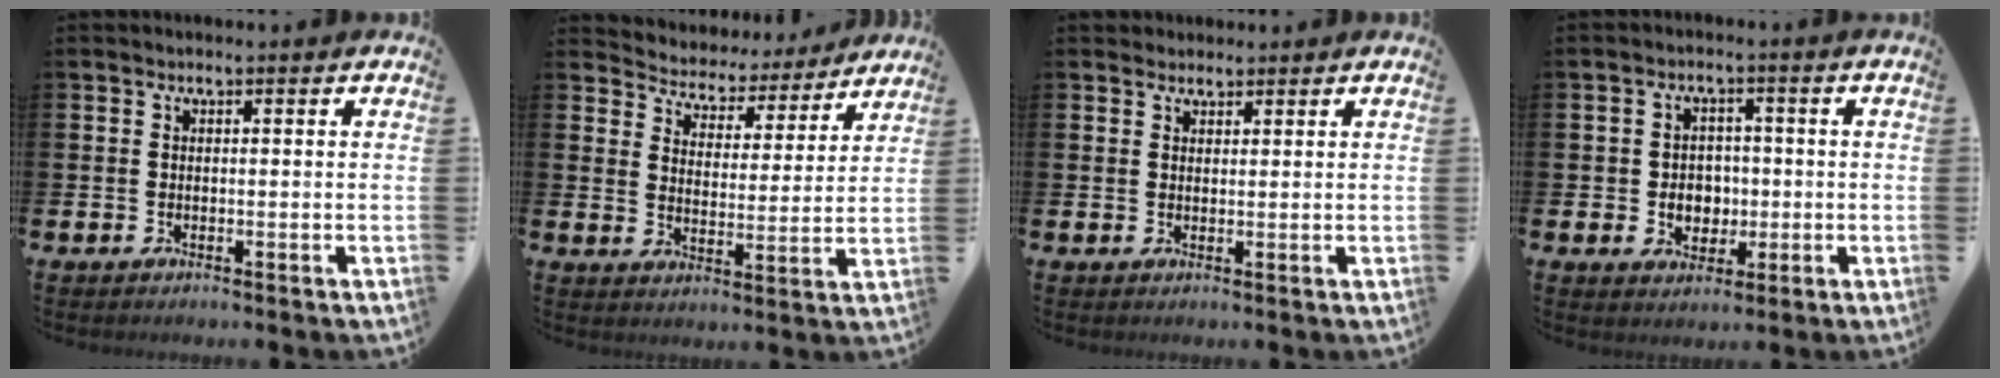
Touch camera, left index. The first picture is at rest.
{"total": 4.9, "force": [4.7, 1.6, -0.3], "torque": [-0.018, -0.046, 0.074]}
{"total": 1.6, "force": [1.4, 0.6, -0.3], "torque": [0.010, -0.003, 0.026]}
{"total": 3.4, "force": [-0.6, 3.1, 1.3], "torque": [-0.021, 0.003, -0.020]}